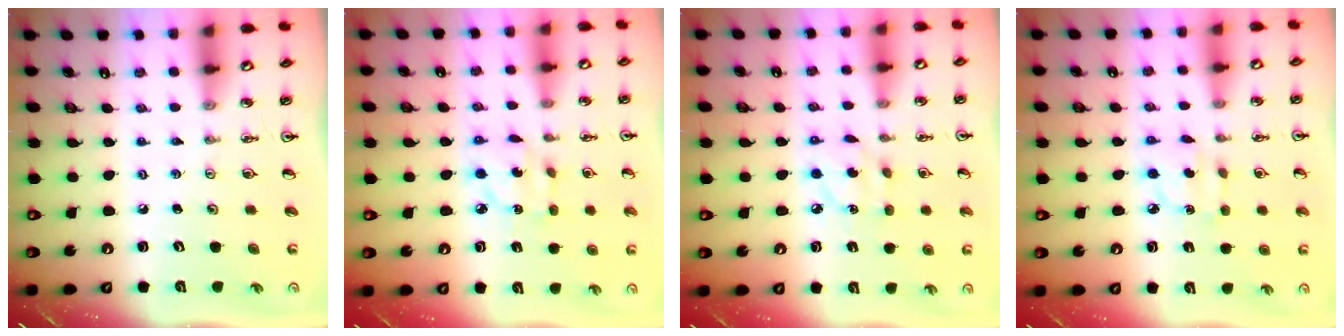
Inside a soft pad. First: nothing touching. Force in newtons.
{"total": 6.7, "press": 6.7, "slide": 0.3}
{"total": 4.9, "press": 4.8, "slide": 0.3}
{"total": 3.6, "press": 3.6, "slide": 0.1}